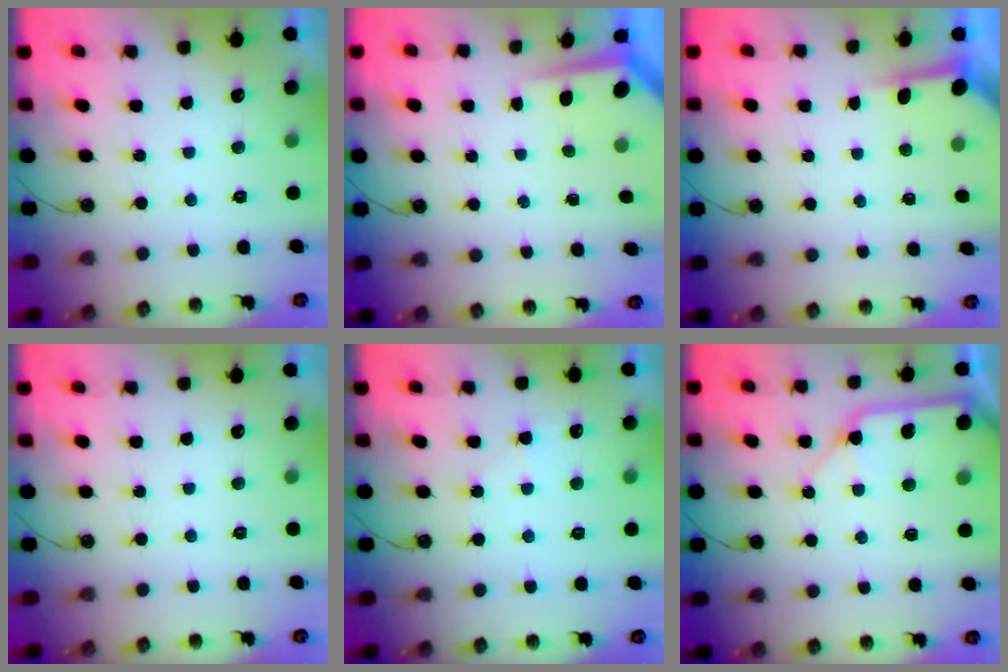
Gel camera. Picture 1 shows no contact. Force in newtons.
{"total": 3.9, "press": 3.9, "slide": 0.2}
{"total": 3.5, "press": 3.4, "slide": 0.5}
{"total": 0.0}
{"total": 4.6, "press": 4.6, "slide": 0.5}
{"total": 12.0, "press": 11.9, "slide": 1.6}